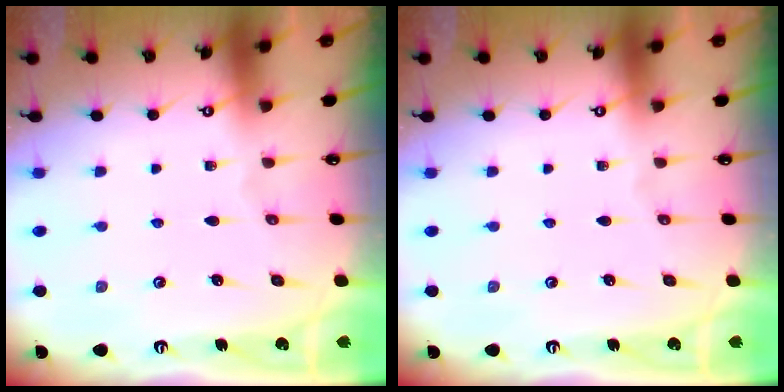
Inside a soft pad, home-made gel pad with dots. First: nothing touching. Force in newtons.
{"total": 0.0}